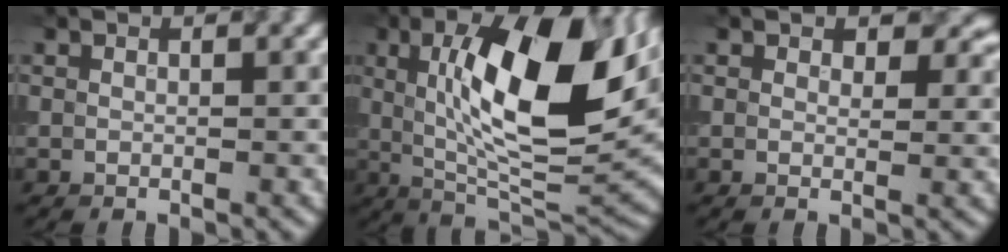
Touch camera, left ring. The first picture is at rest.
{"total": 14.1, "force": [3.0, 4.7, 12.9], "torque": [-0.206, 0.005, 0.044]}
{"total": 2.5, "force": [1.4, 1.5, 1.4], "torque": [-0.019, -0.006, 0.017]}